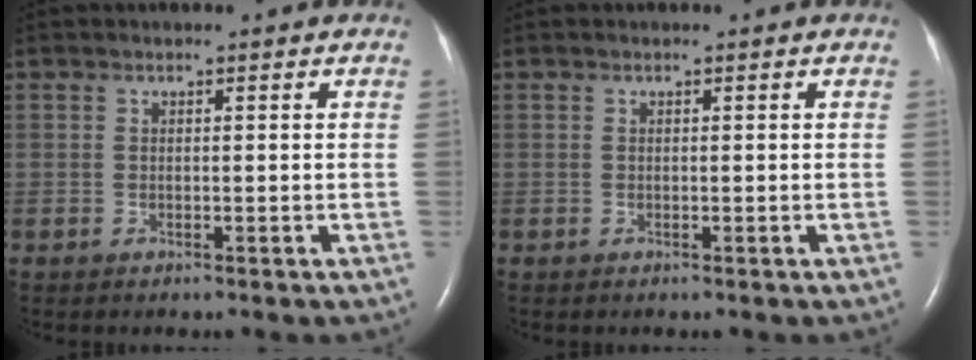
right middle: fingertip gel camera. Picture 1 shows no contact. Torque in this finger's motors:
{"motor_torque": [0.00, 0.00, 0.00, 0.00]}